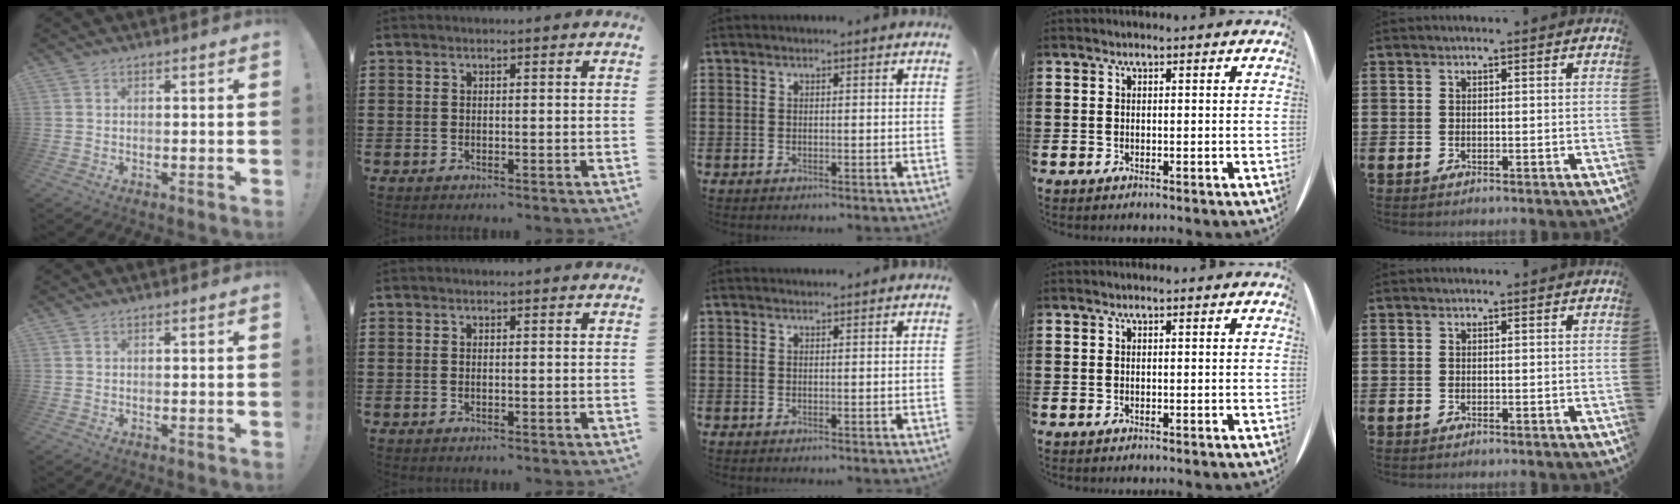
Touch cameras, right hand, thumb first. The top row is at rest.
{"middle": {"total": 0.7, "force": [0.7, 0.1, 0.0], "torque": [0.006, -0.005, 0.013]}}